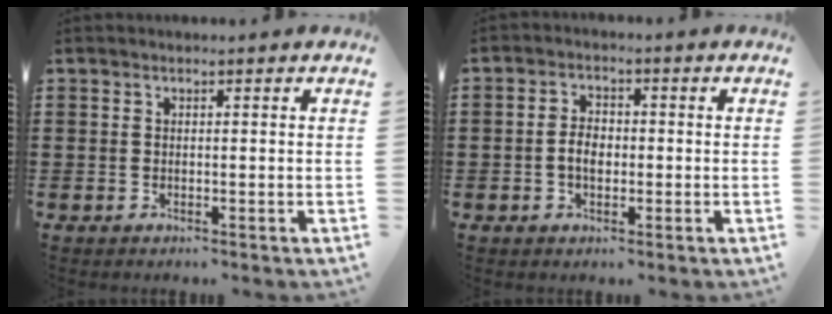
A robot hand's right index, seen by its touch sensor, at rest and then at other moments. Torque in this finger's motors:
{"motor_torque": [2.14, 0.00, 0.14, 0.06]}